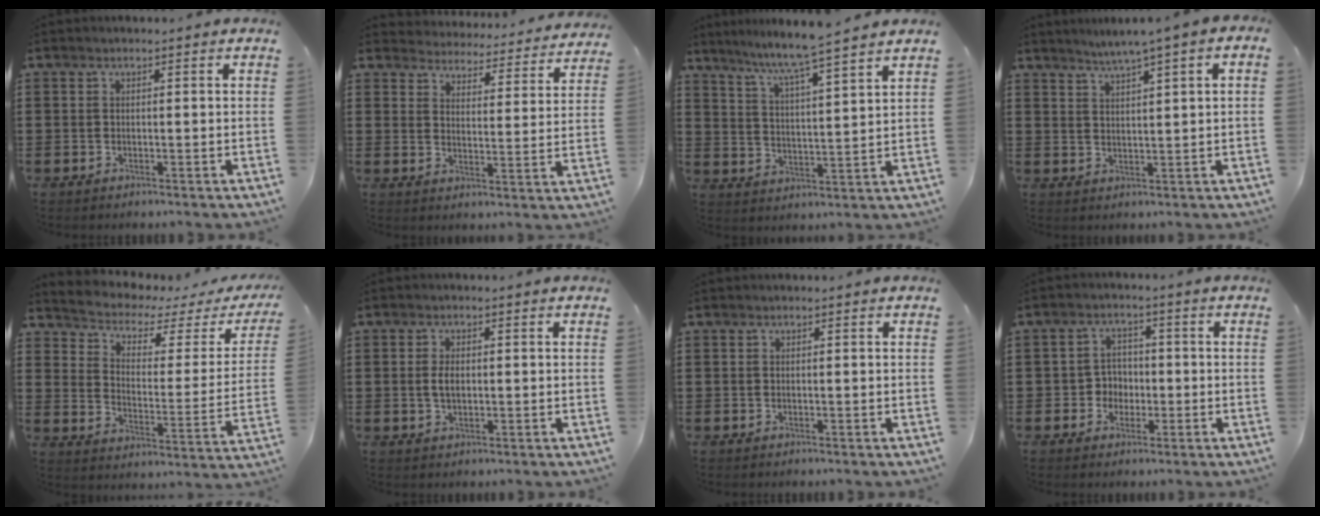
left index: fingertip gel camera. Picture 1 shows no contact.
{"total": 4.3, "force": [4.3, 0.0, -0.4], "torque": [-0.012, -0.043, 0.069]}
{"total": 6.1, "force": [5.5, -1.4, 2.1], "torque": [-0.064, -0.043, 0.089]}
{"total": 2.2, "force": [1.5, -0.4, 1.6], "torque": [-0.033, -0.007, 0.025]}
{"total": 2.8, "force": [2.2, 1.0, 1.6], "torque": [-0.049, -0.025, 0.026]}
{"total": 2.7, "force": [0.2, 1.3, 2.3], "torque": [-0.047, 0.006, 0.001]}
{"total": 0.0}
{"total": 3.6, "force": [-1.0, 3.3, 1.3], "torque": [-0.035, 0.005, -0.022]}